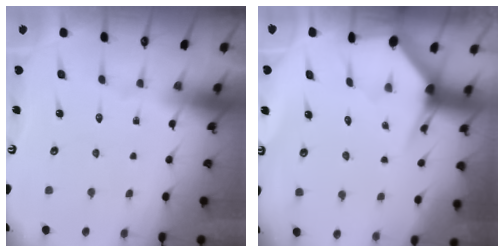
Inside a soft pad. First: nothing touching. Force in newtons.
{"total": 3.4, "press": 3.3, "slide": 0.5}